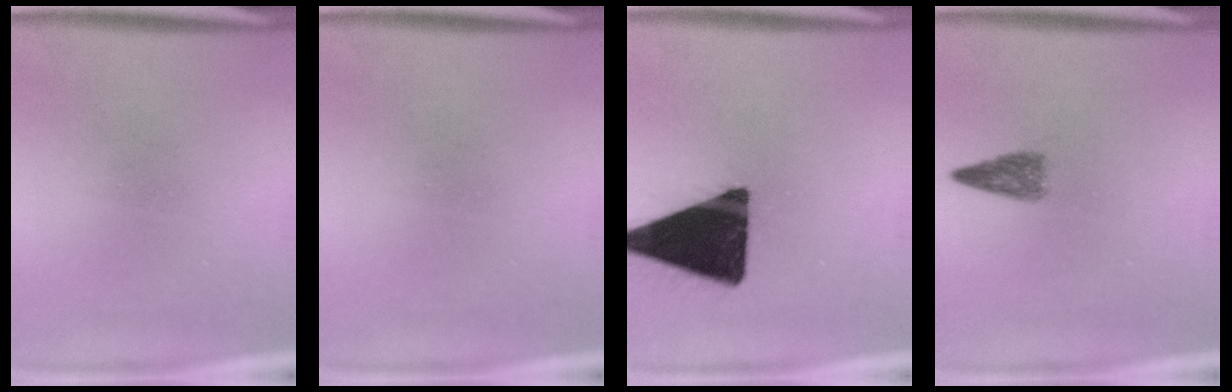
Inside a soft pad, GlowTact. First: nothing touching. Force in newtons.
{"total": 0.0}
{"total": 19.4}
{"total": 2.5}